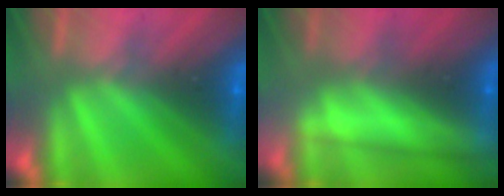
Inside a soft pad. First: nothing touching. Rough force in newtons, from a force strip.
{"total": 2.4}